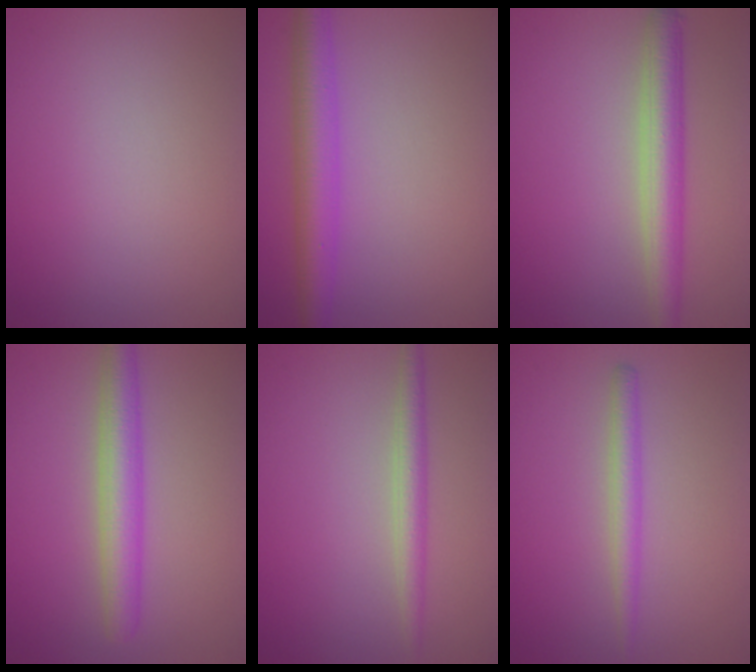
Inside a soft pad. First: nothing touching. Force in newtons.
{"total": 4.6, "press": 4.6, "slide": 0.1}
{"total": 4.4, "press": 4.4, "slide": 0.2}
{"total": 4.1, "press": 4.1, "slide": 0.2}
{"total": 2.4, "press": 2.4, "slide": 0.1}
{"total": 2.1, "press": 2.1, "slide": 0.1}